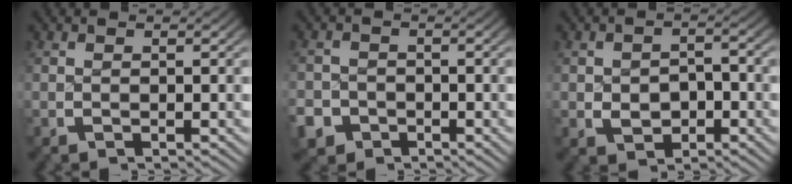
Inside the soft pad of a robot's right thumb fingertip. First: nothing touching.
{"total": 5.0, "force": [-3.0, 3.9, 0.8], "torque": [-0.025, -0.025, -0.047]}
{"total": 3.1, "force": [-0.7, 2.4, 1.9], "torque": [-0.034, -0.015, 0.000]}